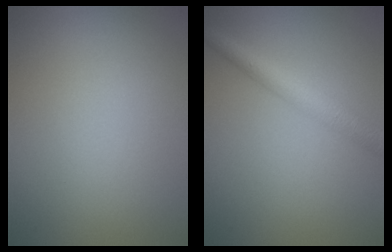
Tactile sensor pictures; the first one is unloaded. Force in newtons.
{"total": 3.4, "press": 3.4, "slide": 0.2}